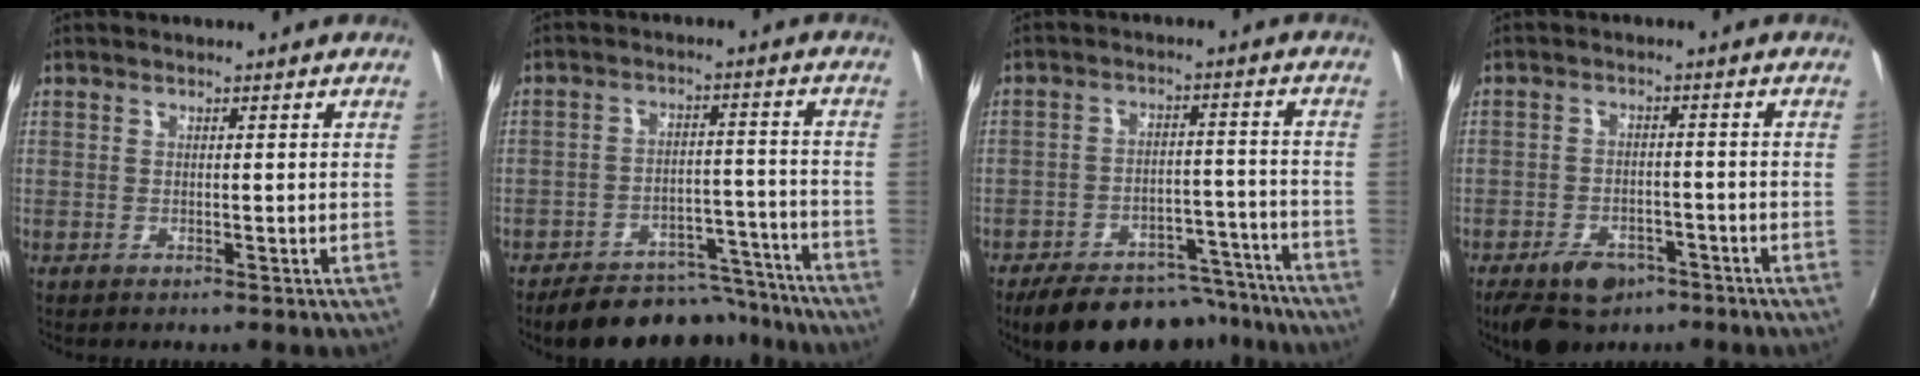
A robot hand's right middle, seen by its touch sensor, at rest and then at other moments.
{"total": 14.9, "force": [-13.4, 5.2, 4.2], "torque": [-0.082, 0.037, -0.167]}
{"total": 17.4, "force": [-14.9, 6.3, 6.2], "torque": [-0.114, 0.032, -0.187]}
{"total": 9.1, "force": [-6.1, 5.3, 4.1], "torque": [-0.094, 0.000, -0.083]}